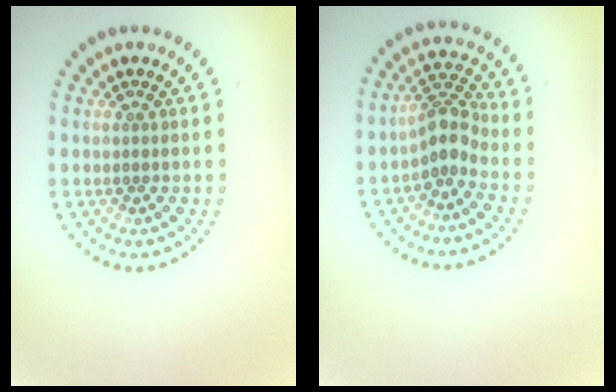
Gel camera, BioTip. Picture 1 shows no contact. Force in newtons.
{"total": 2.9, "press": 2.2, "slide": 1.8}